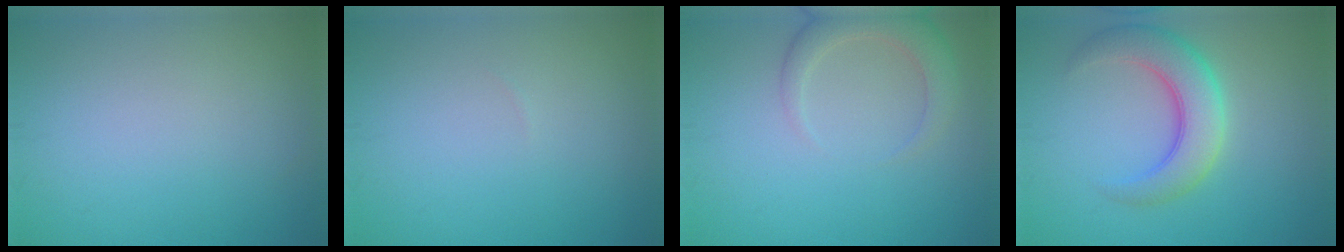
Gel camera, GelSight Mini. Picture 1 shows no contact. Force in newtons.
{"total": 0.0}
{"total": 3.4, "press": 3.4, "slide": 0.3}
{"total": 5.6, "press": 5.6, "slide": 0.3}